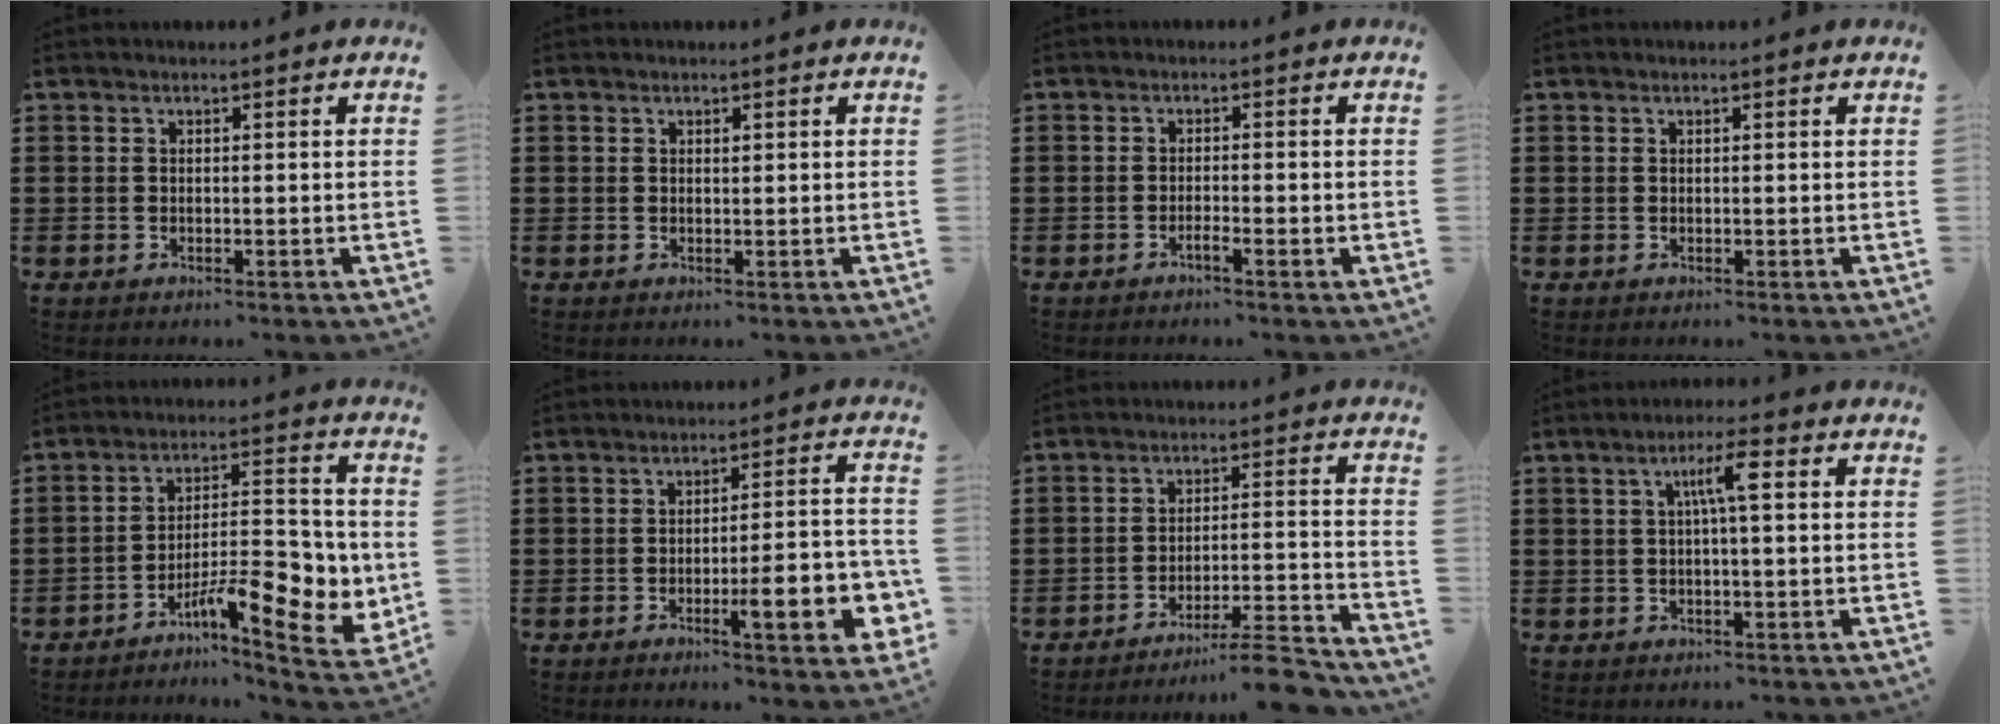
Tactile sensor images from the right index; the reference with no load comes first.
{"total": 0.5, "force": [0.2, 0.3, 0.3], "torque": [-0.007, 0.001, 0.005]}
{"total": 1.5, "force": [-1.0, 0.0, 1.1], "torque": [-0.026, -0.007, -0.021]}
{"total": 0.0}
{"total": 11.5, "force": [-4.9, 4.2, 9.5], "torque": [-0.119, 0.002, -0.085]}
{"total": 9.7, "force": [-3.2, 2.3, 8.9], "torque": [-0.123, -0.006, -0.050]}
{"total": 7.1, "force": [-6.4, -0.1, 3.0], "torque": [-0.045, -0.003, -0.123]}
{"total": 4.8, "force": [0.8, 0.6, 4.7], "torque": [-0.082, 0.004, 0.007]}